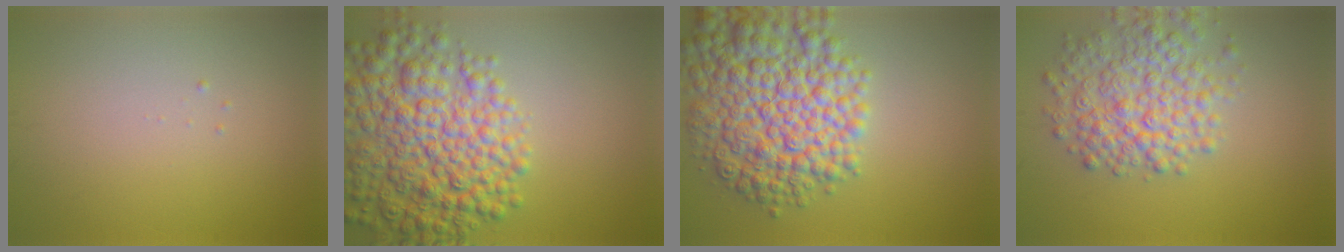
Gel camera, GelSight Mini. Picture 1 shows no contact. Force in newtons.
{"total": 9.6, "press": 9.6, "slide": 0.3}
{"total": 10.8, "press": 10.8, "slide": 0.3}
{"total": 6.1, "press": 6.1, "slide": 0.2}